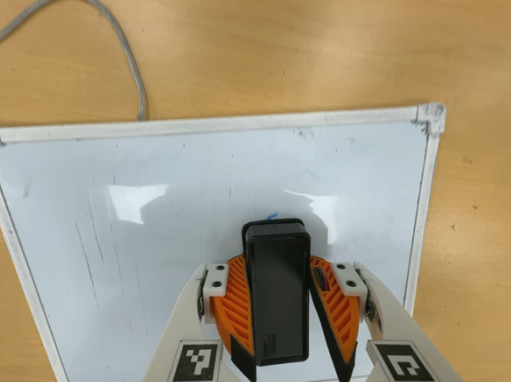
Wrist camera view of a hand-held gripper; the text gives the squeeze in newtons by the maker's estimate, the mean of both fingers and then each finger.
{"total": 14.2, "left": 16.3, "right": 12.2}